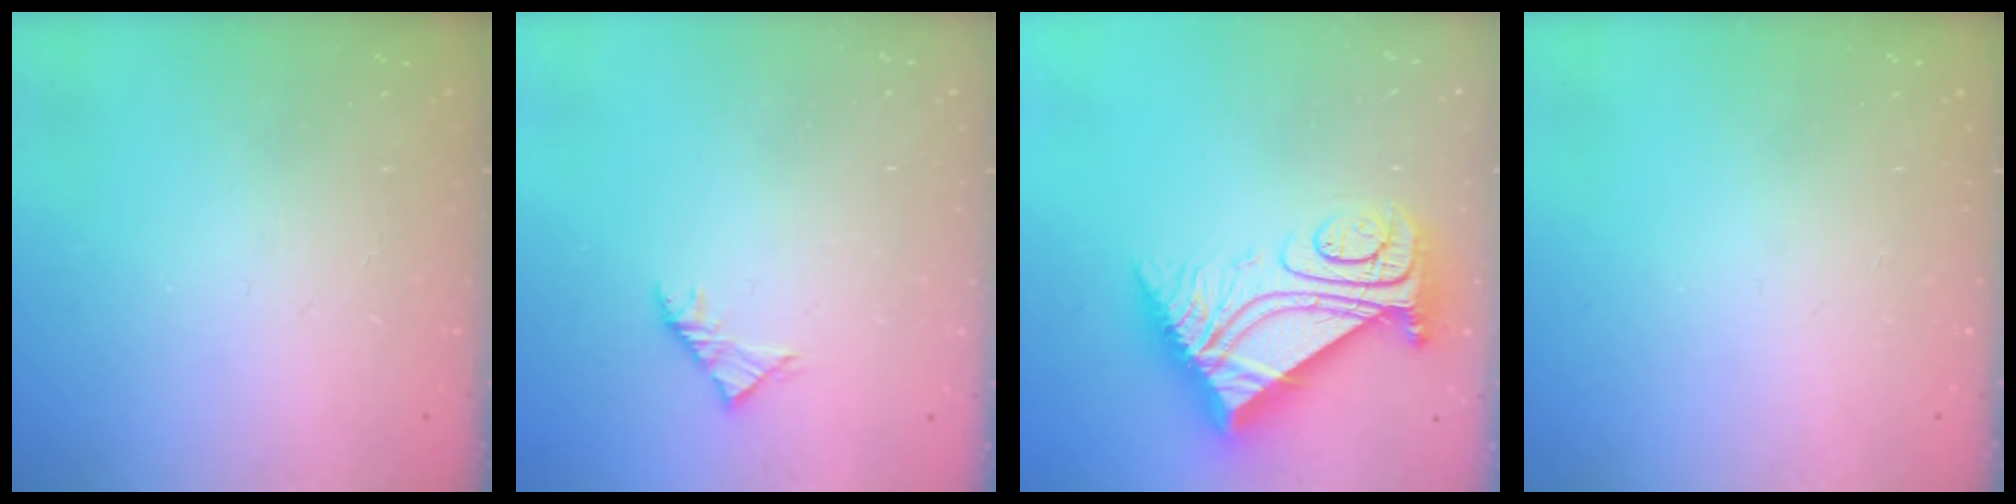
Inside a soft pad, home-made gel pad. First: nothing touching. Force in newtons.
{"total": 2.9, "press": 2.8, "slide": 0.8}
{"total": 16.2, "press": 16.1, "slide": 1.5}
{"total": 0.0}